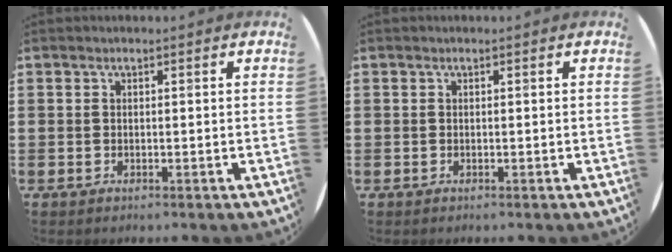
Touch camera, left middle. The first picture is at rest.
{"total": 0.0}